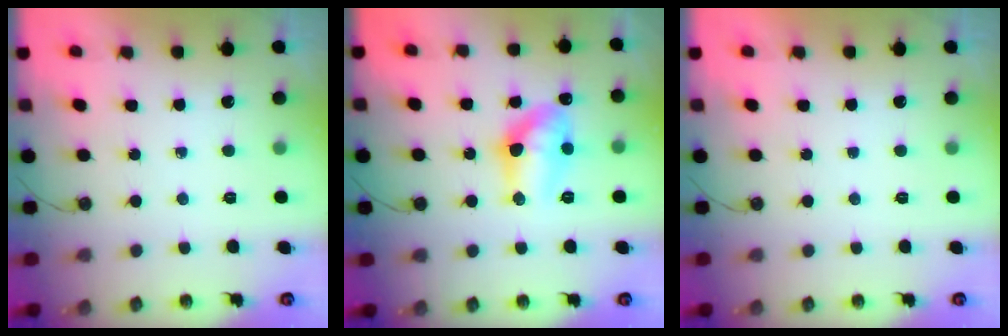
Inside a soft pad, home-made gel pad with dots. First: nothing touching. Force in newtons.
{"total": 12.5, "press": 12.5, "slide": 0.6}
{"total": 0.0}